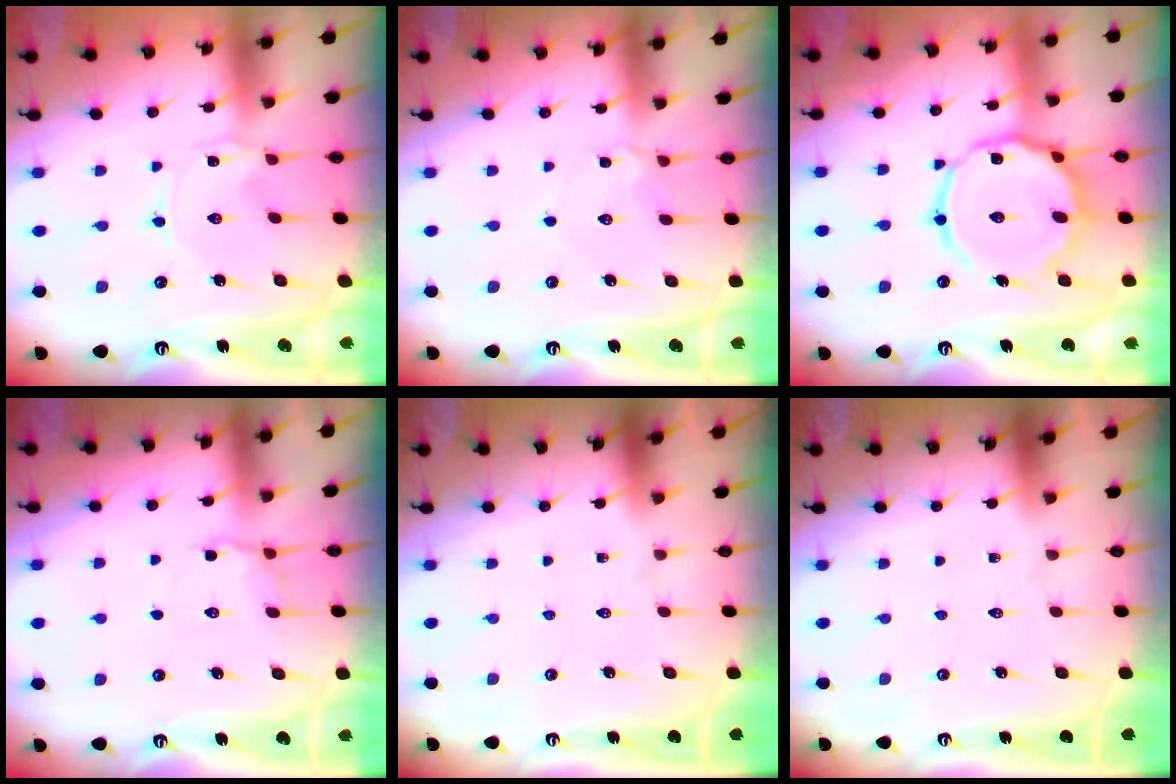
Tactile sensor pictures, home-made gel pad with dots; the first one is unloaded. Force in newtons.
{"total": 4.7, "press": 4.6, "slide": 0.6}
{"total": 16.2, "press": 16.2, "slide": 1.1}
{"total": 5.7, "press": 5.3, "slide": 1.9}
{"total": 0.0}
{"total": 0.0}